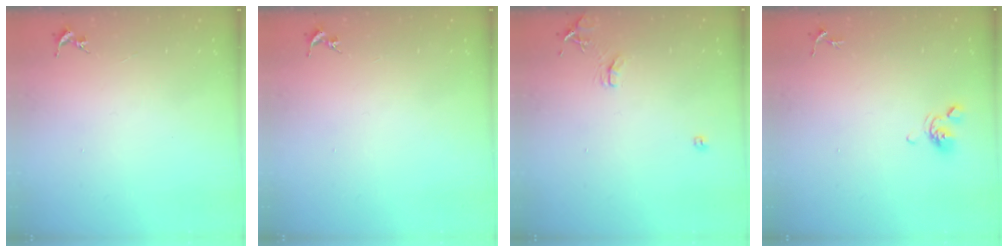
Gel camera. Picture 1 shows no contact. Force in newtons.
{"total": 0.0}
{"total": 8.6, "press": 8.6, "slide": 0.8}
{"total": 6.2, "press": 6.0, "slide": 1.5}